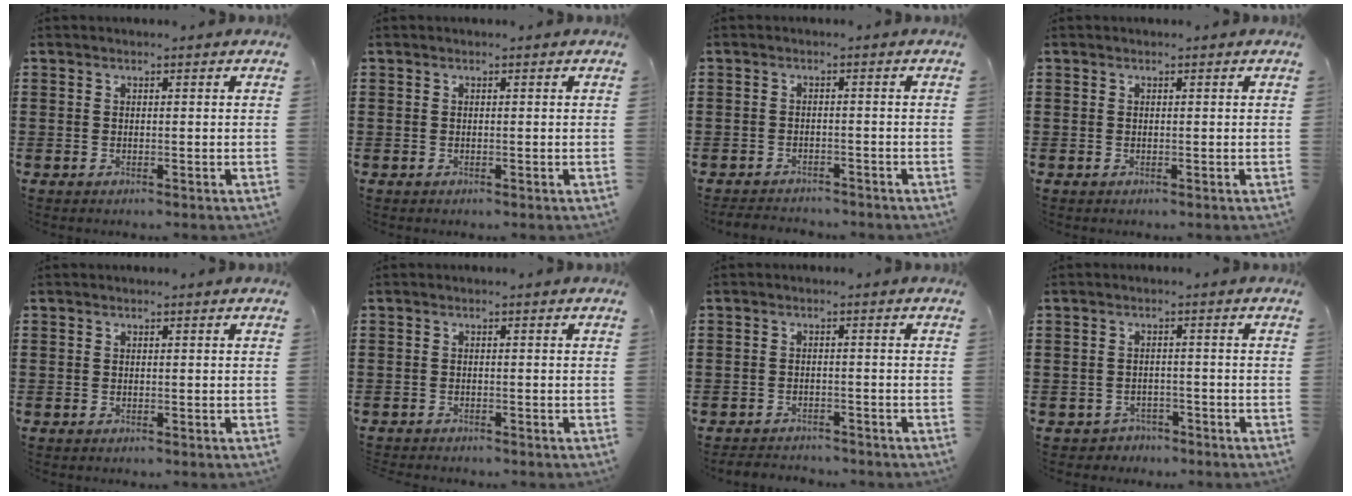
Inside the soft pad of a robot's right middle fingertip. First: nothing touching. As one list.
[{"total": 0.0}, {"total": 2.4, "force": [-2.3, 0.3, -0.1], "torque": [-0.005, -0.003, -0.052]}, {"total": 0.0}, {"total": 0.0}, {"total": 0.8, "force": [-0.8, 0.1, 0.0], "torque": [-0.001, 0.001, -0.018]}, {"total": 2.3, "force": [-2.3, 0.4, -0.2], "torque": [-0.005, -0.002, -0.051]}, {"total": 1.6, "force": [-1.4, 0.7, -0.2], "torque": [-0.005, 0.001, -0.034]}]